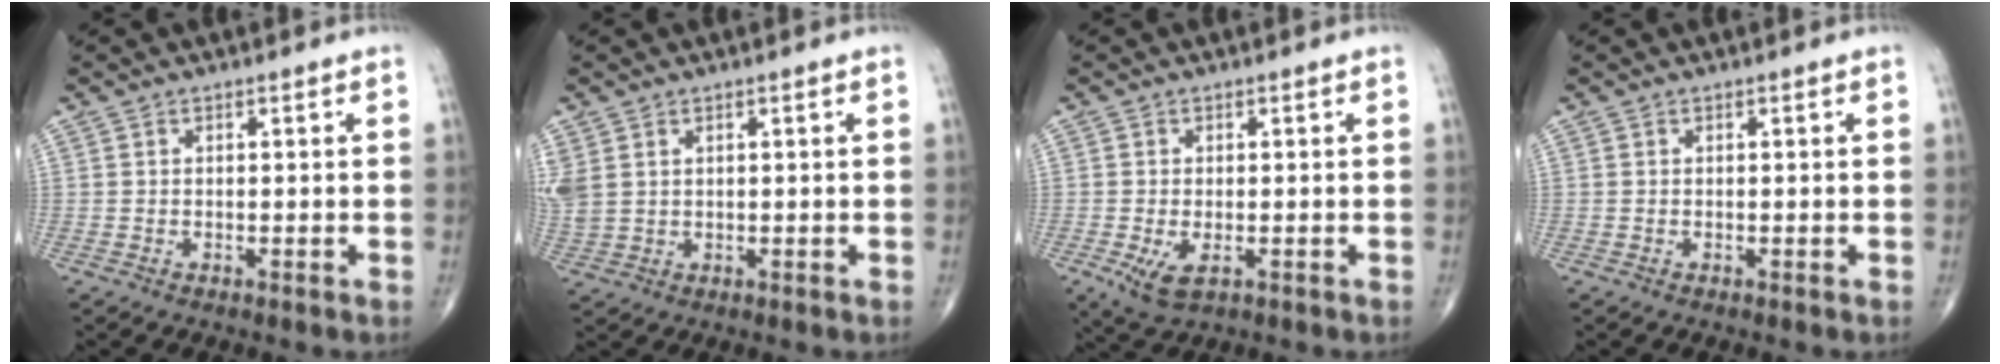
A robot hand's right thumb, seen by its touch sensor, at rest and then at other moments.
{"total": 5.2, "force": [1.8, 3.7, 3.2], "torque": [-0.091, 0.005, 0.049]}
{"total": 4.7, "force": [-1.5, 2.3, 3.8], "torque": [-0.077, -0.013, -0.019]}
{"total": 0.0}